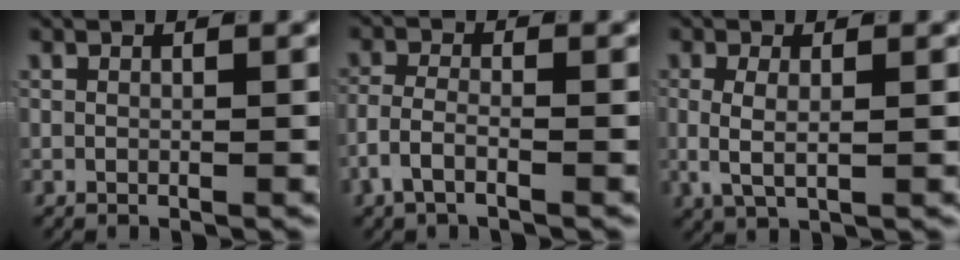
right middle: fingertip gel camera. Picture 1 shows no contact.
{"total": 2.7, "force": [-1.4, 1.2, 2.0], "torque": [-0.047, -0.004, -0.027]}
{"total": 3.0, "force": [0.0, 1.5, 2.6], "torque": [-0.065, -0.013, 0.010]}